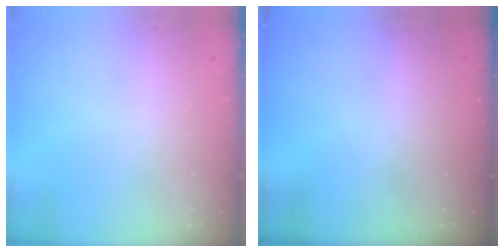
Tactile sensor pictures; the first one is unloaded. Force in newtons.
{"total": 0.0}